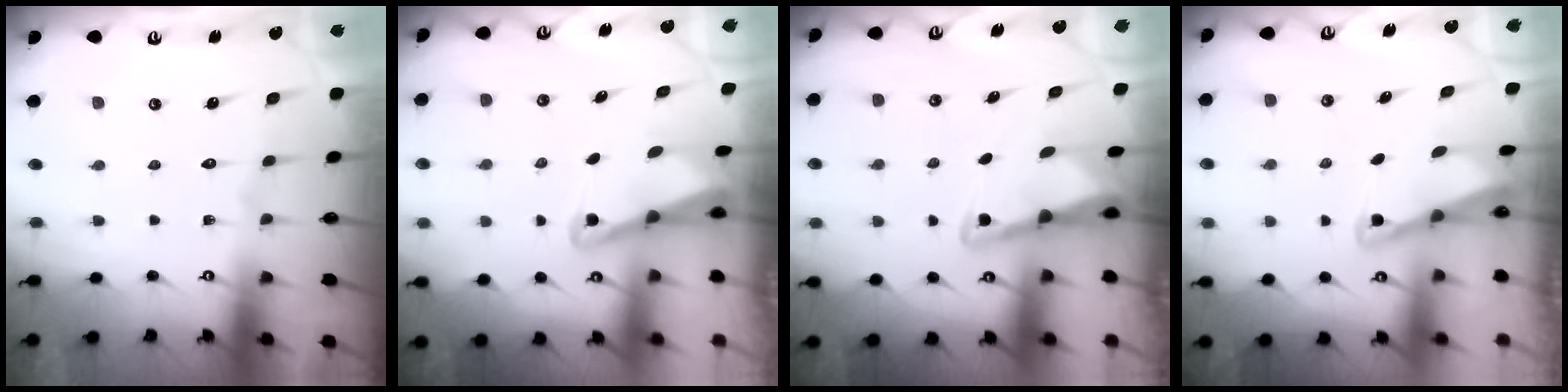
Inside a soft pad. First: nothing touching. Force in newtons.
{"total": 2.7, "press": 2.6, "slide": 0.6}
{"total": 3.2, "press": 3.2, "slide": 0.4}
{"total": 2.1, "press": 2.0, "slide": 0.4}